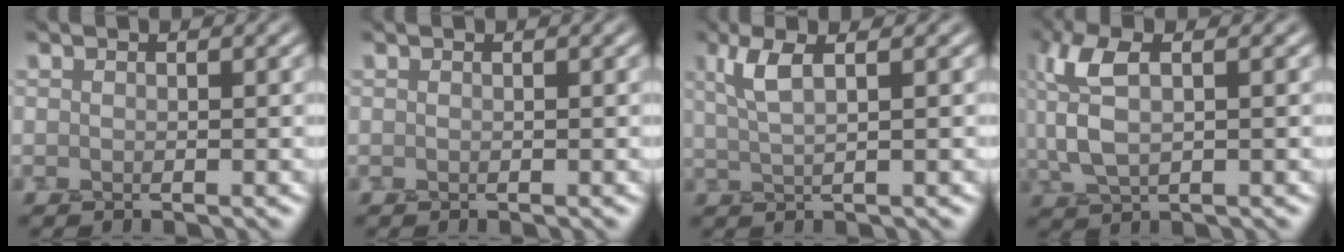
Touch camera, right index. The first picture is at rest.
{"total": 0.0}
{"total": 3.3, "force": [1.4, 1.0, 2.8], "torque": [-0.046, 0.004, 0.024]}
{"total": 6.0, "force": [1.5, 2.8, 5.0], "torque": [-0.118, 0.008, 0.025]}